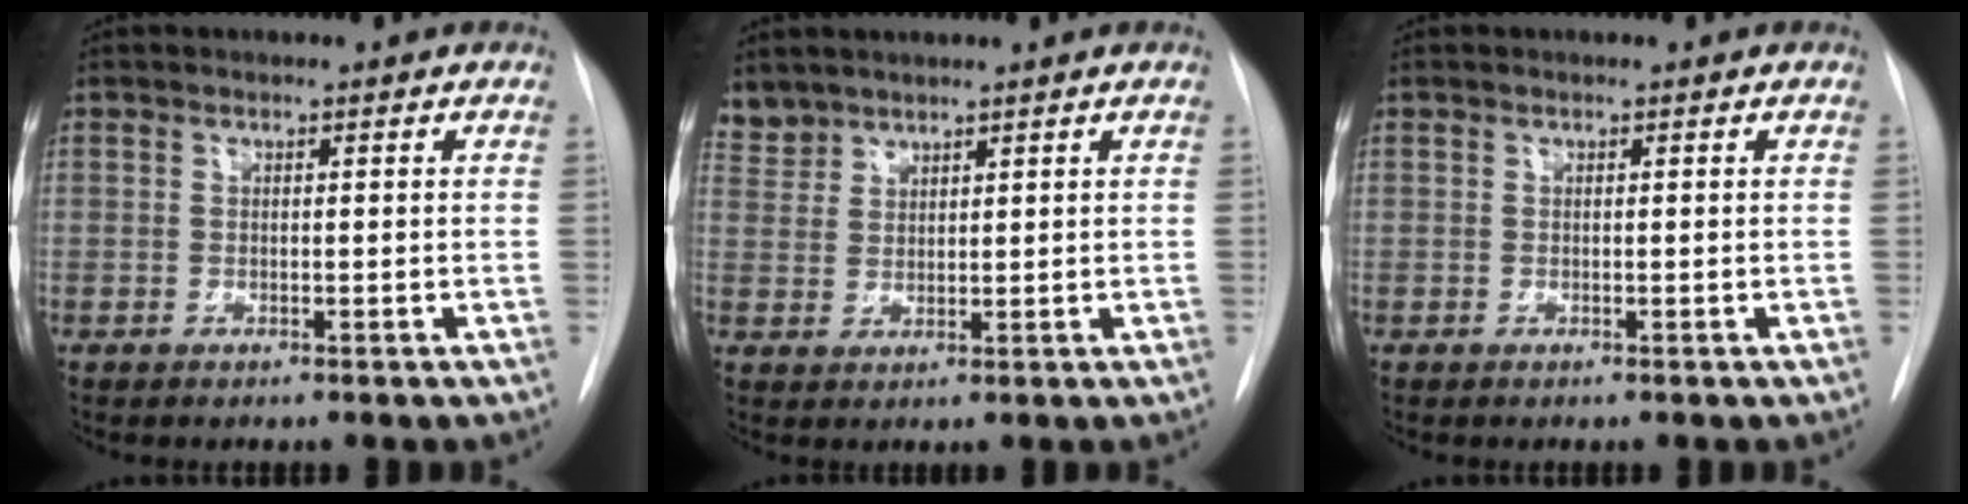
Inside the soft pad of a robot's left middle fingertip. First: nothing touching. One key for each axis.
{"total": 3.5, "fx": 3.2, "fy": 1.2, "fz": -0.3, "tx": 0.006, "ty": 0.011, "tz": 0.068}
{"total": 0.0}